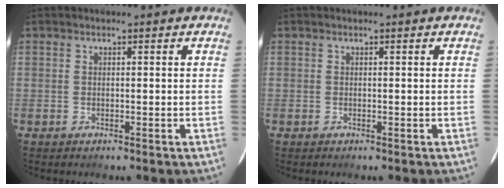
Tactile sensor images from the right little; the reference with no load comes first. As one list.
[{"total": 0.0}]